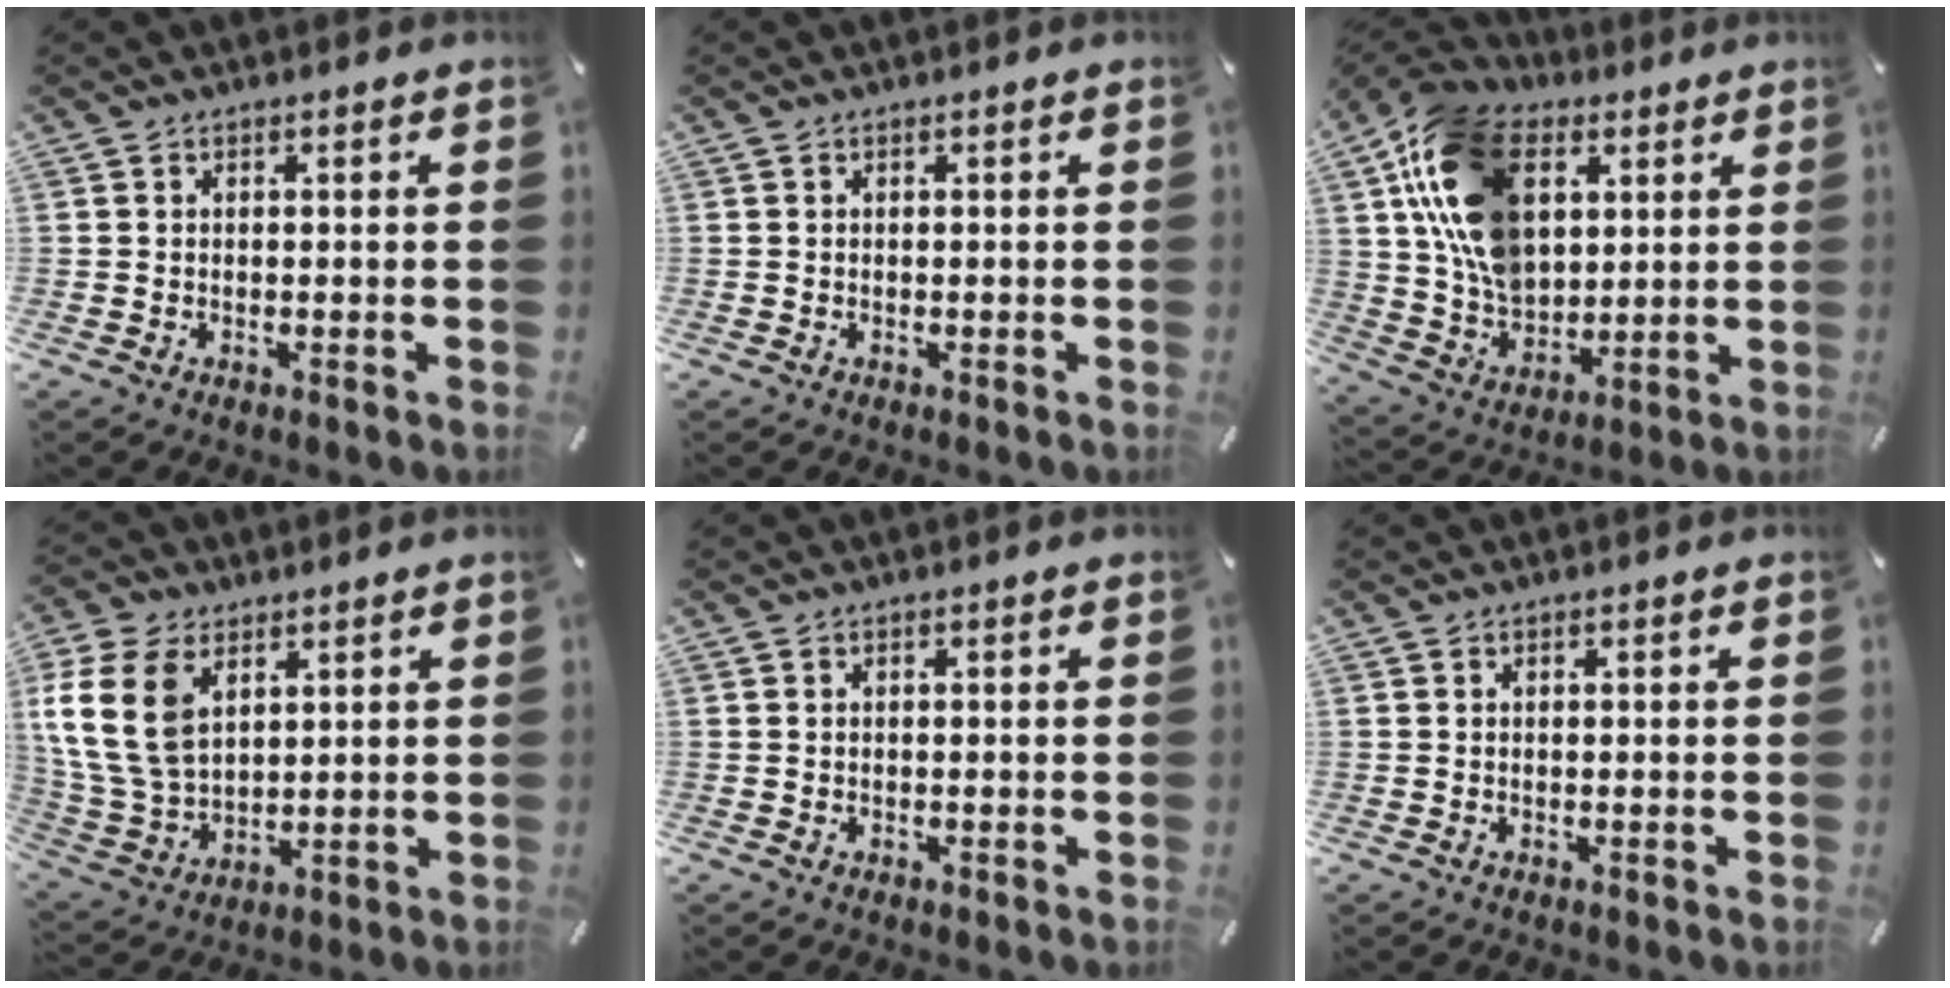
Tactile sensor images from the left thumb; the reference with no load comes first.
{"total": 0.0}
{"total": 20.5, "force": [6.6, 14.6, 12.8], "torque": [-0.272, -0.007, 0.127]}
{"total": 14.9, "force": [5.0, 10.5, 9.3], "torque": [-0.239, -0.004, 0.090]}
{"total": 0.0}
{"total": 0.0}